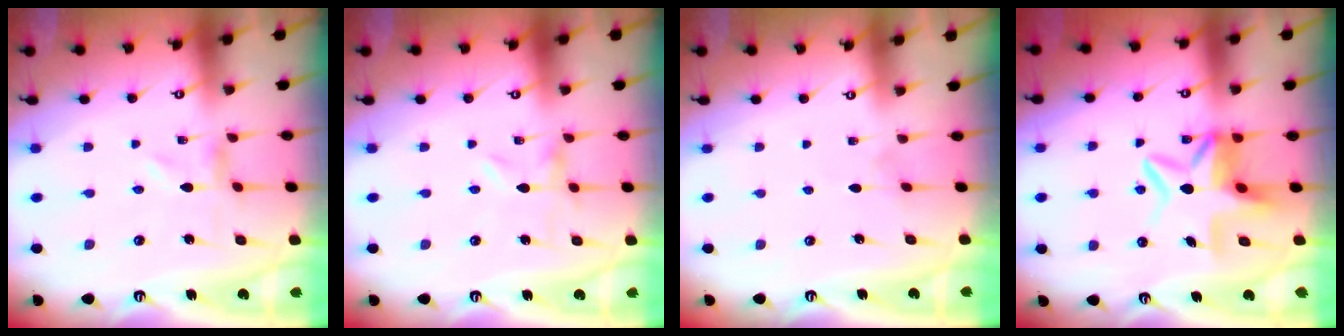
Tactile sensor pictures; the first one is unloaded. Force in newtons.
{"total": 0.0}
{"total": 2.0, "press": 2.0, "slide": 0.2}
{"total": 9.0, "press": 8.9, "slide": 1.3}